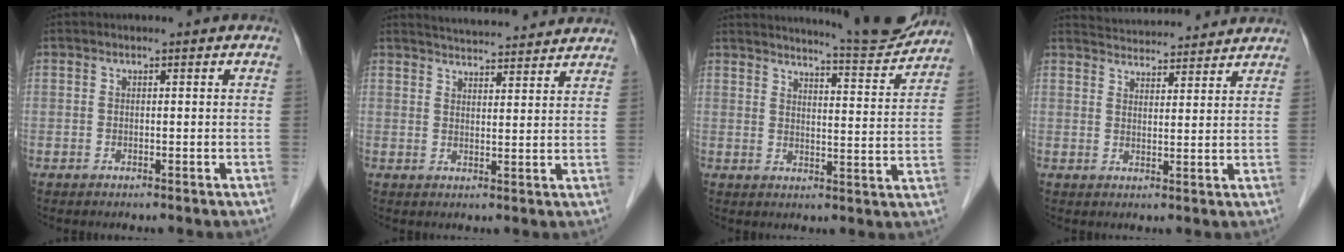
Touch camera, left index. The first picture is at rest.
{"total": 12.1, "force": [11.5, 1.3, 3.4], "torque": [-0.050, 0.019, 0.149]}
{"total": 11.1, "force": [10.7, -0.3, 2.8], "torque": [-0.045, -0.020, 0.138]}
{"total": 11.4, "force": [11.0, 1.5, 2.4], "torque": [-0.036, 0.024, 0.148]}